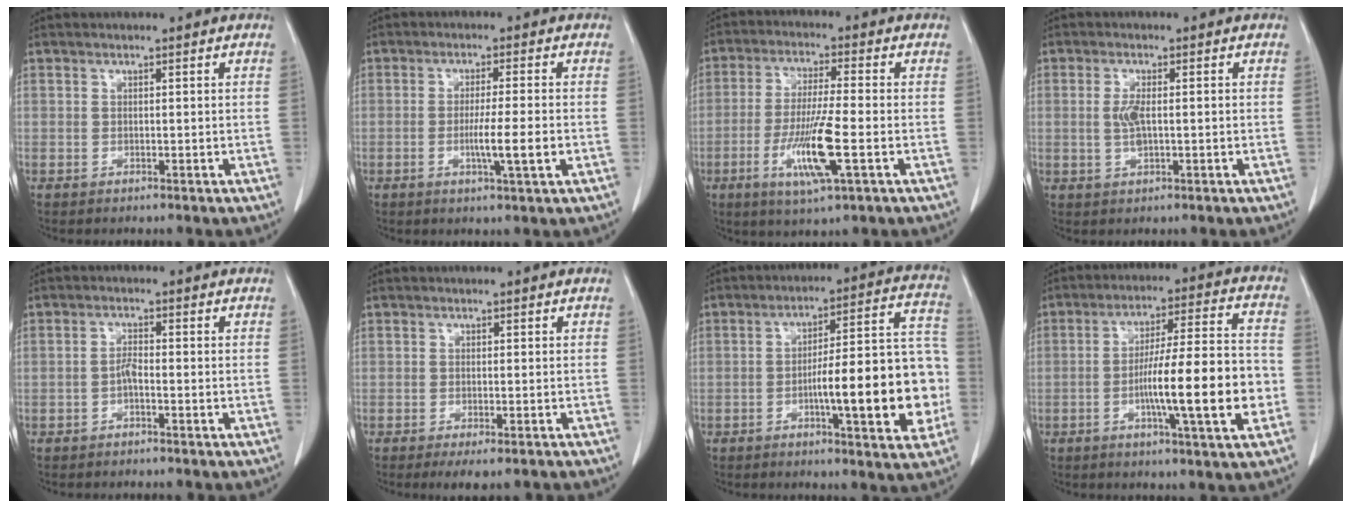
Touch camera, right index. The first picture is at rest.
{"total": 5.8, "force": [-1.4, -0.4, 5.7], "torque": [-0.097, -0.010, -0.024]}
{"total": 10.3, "force": [-3.2, 0.4, 9.8], "torque": [-0.191, -0.016, -0.060]}
{"total": 3.2, "force": [0.0, 1.1, 3.0], "torque": [-0.067, 0.000, 0.000]}
{"total": 1.7, "force": [-0.7, 0.4, 1.5], "torque": [-0.027, 0.003, -0.014]}
{"total": 4.4, "force": [-3.3, 1.1, 2.6], "torque": [-0.029, -0.009, -0.047]}
{"total": 17.4, "force": [-3.8, 3.1, 16.7], "torque": [-0.213, 0.030, -0.051]}
{"total": 15.6, "force": [-3.6, 0.8, 15.2], "torque": [-0.245, 0.006, -0.058]}